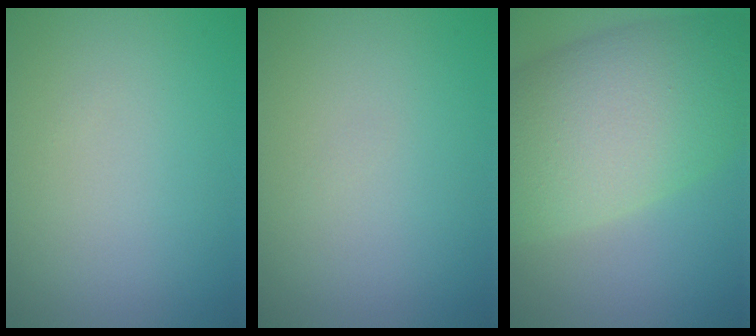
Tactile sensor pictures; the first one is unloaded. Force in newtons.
{"total": 0.0}
{"total": 12.2, "press": 12.2, "slide": 0.5}